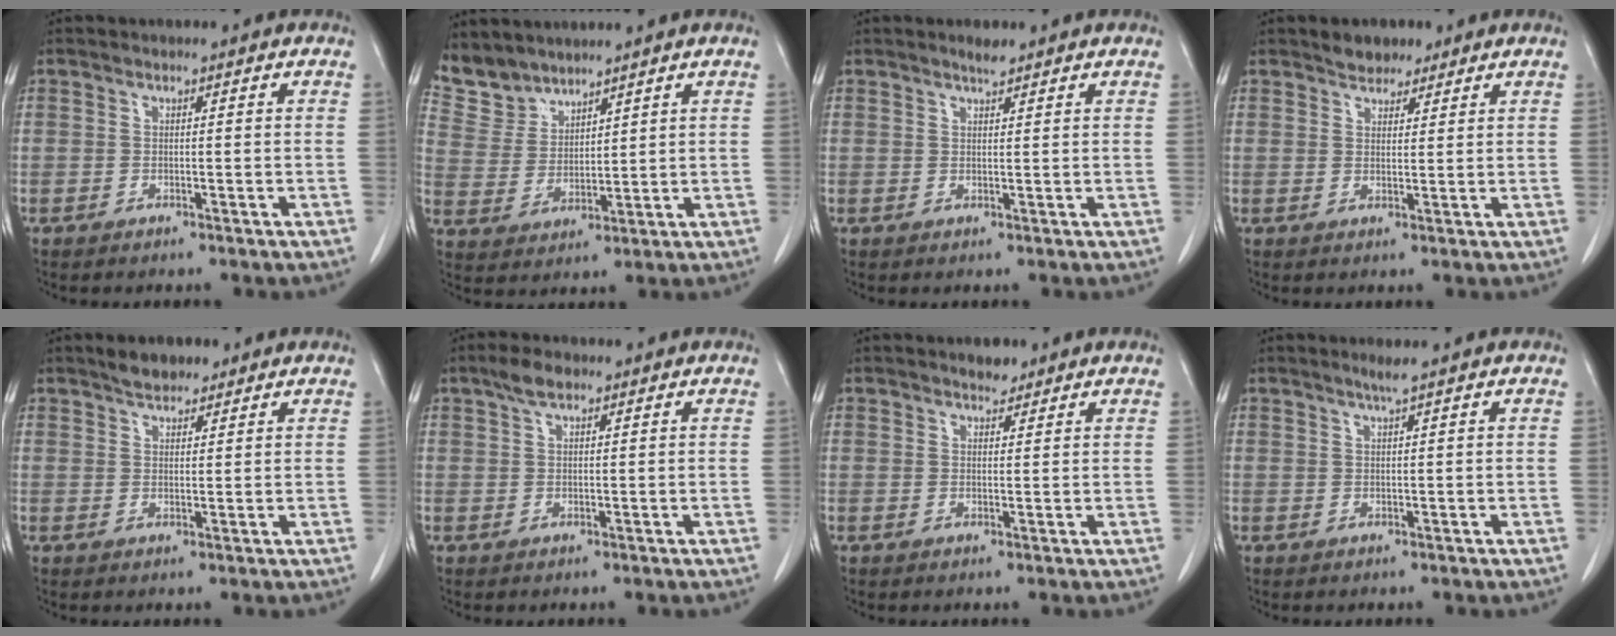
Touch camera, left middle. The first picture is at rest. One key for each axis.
{"total": 5.9, "fx": 5.6, "fy": 2.0, "fz": 0.0, "tx": -0.009, "ty": 0.008, "tz": 0.130}
{"total": 1.6, "fx": 1.4, "fy": 0.2, "fz": 0.7, "tx": -0.019, "ty": -0.001, "tz": 0.027}
{"total": 3.3, "fx": 2.7, "fy": 1.7, "fz": 0.9, "tx": -0.017, "ty": 0.007, "tz": 0.042}
{"total": 3.7, "fx": 3.0, "fy": 1.5, "fz": 1.6, "tx": -0.031, "ty": 0.008, "tz": 0.050}
{"total": 2.9, "fx": 2.0, "fy": 1.1, "fz": 1.8, "tx": -0.038, "ty": 0.008, "tz": 0.037}
{"total": 2.1, "fx": 1.8, "fy": 0.8, "fz": 0.7, "tx": -0.015, "ty": -0.001, "tz": 0.027}
{"total": 1.6, "fx": 1.2, "fy": -0.6, "fz": 0.9, "tx": -0.023, "ty": -0.006, "tz": 0.026}